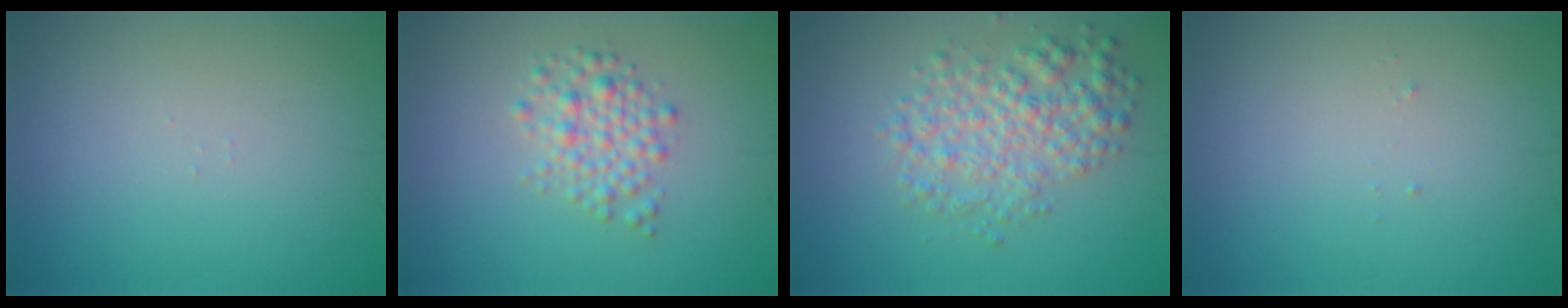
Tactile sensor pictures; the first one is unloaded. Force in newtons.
{"total": 2.8, "press": 2.8, "slide": 0.1}
{"total": 4.5, "press": 4.5, "slide": 0.1}
{"total": 0.0}